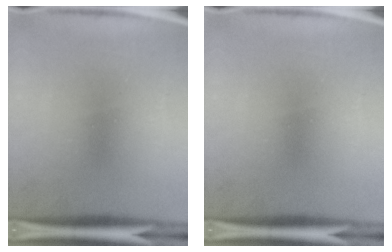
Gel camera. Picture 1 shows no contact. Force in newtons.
{"total": 0.0}